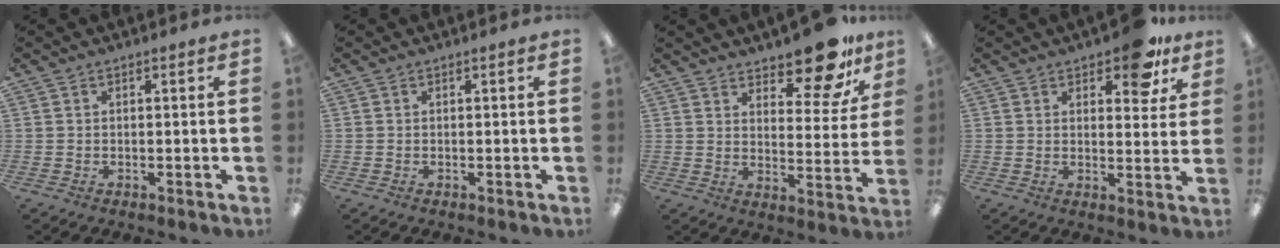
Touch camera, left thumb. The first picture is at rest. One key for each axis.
{"total": 0.0}
{"total": 12.9, "fx": 10.6, "fy": 4.3, "fz": 6.0, "tx": -0.070, "ty": -0.075, "tz": 0.184}
{"total": 9.6, "fx": 6.7, "fy": 4.1, "fz": 5.5, "tx": -0.060, "ty": -0.033, "tz": 0.111}